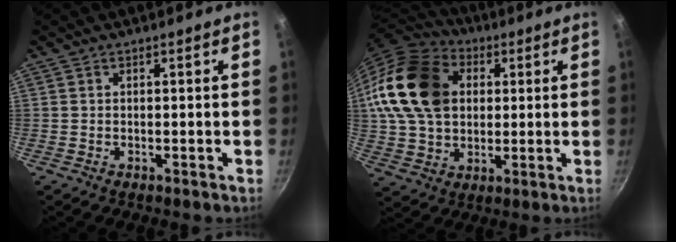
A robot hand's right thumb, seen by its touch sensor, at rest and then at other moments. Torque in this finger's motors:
{"motor_torque": [1.17, 2.11, 1.06, -0.83, 0.29]}